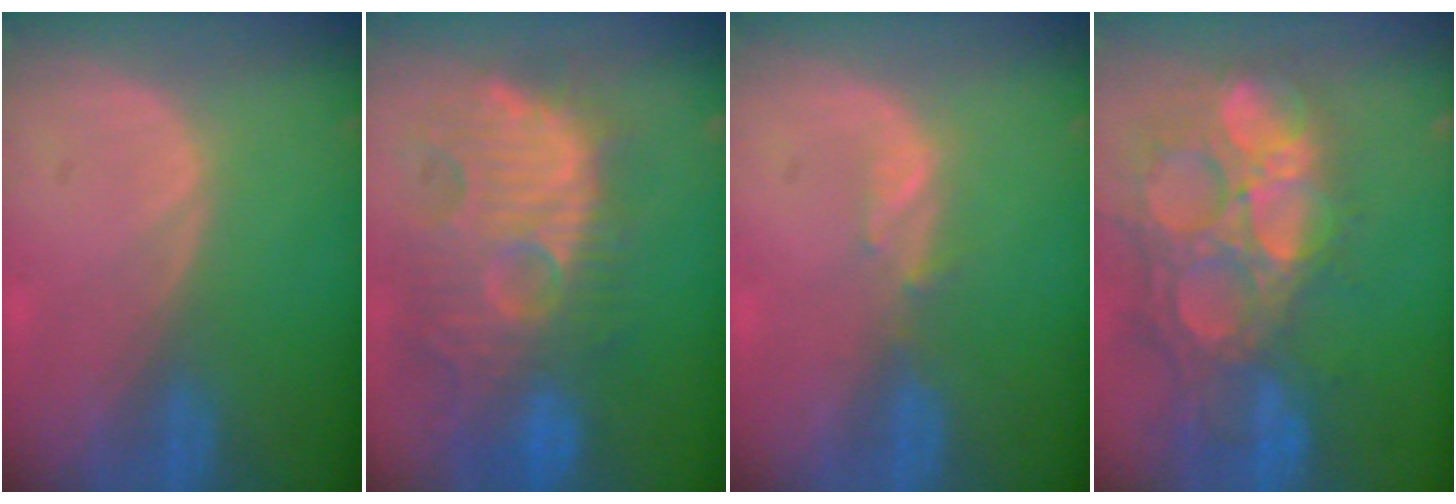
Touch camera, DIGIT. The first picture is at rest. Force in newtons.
{"total": 13.4, "press": 12.4, "slide": 5.0}
{"total": 1.5, "press": 1.4, "slide": 0.2}
{"total": 14.8, "press": 12.3, "slide": 8.3}